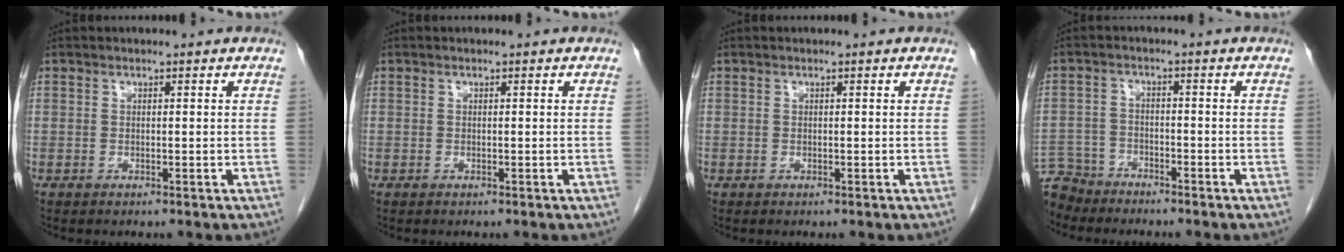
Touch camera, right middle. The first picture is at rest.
{"total": 0.0}
{"total": 0.0}
{"total": 6.6, "force": [-6.1, 2.4, -0.3], "torque": [0.004, -0.003, -0.116]}